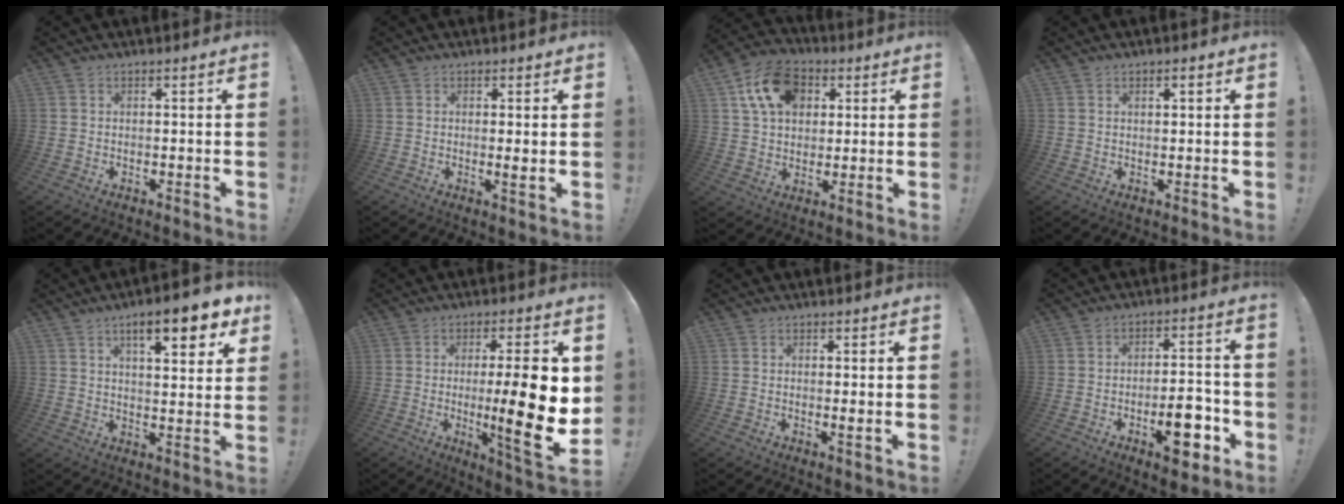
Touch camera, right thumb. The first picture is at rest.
{"total": 2.0, "force": [0.3, -0.2, 1.9], "torque": [-0.026, -0.008, 0.003]}
{"total": 15.5, "force": [5.7, 11.3, 8.9], "torque": [-0.135, -0.007, 0.111]}
{"total": 1.1, "force": [0.7, 0.4, 0.8], "torque": [-0.011, -0.002, 0.011]}
{"total": 11.8, "force": [6.3, 2.8, 9.6], "torque": [-0.134, -0.025, 0.095]}
{"total": 18.1, "force": [-0.8, 2.4, 17.9], "torque": [-0.268, -0.009, -0.011]}
{"total": 1.4, "force": [0.3, -0.2, 1.4], "torque": [-0.017, -0.006, 0.002]}
{"total": 12.4, "force": [-5.4, 5.1, 9.9], "torque": [-0.131, 0.026, -0.083]}